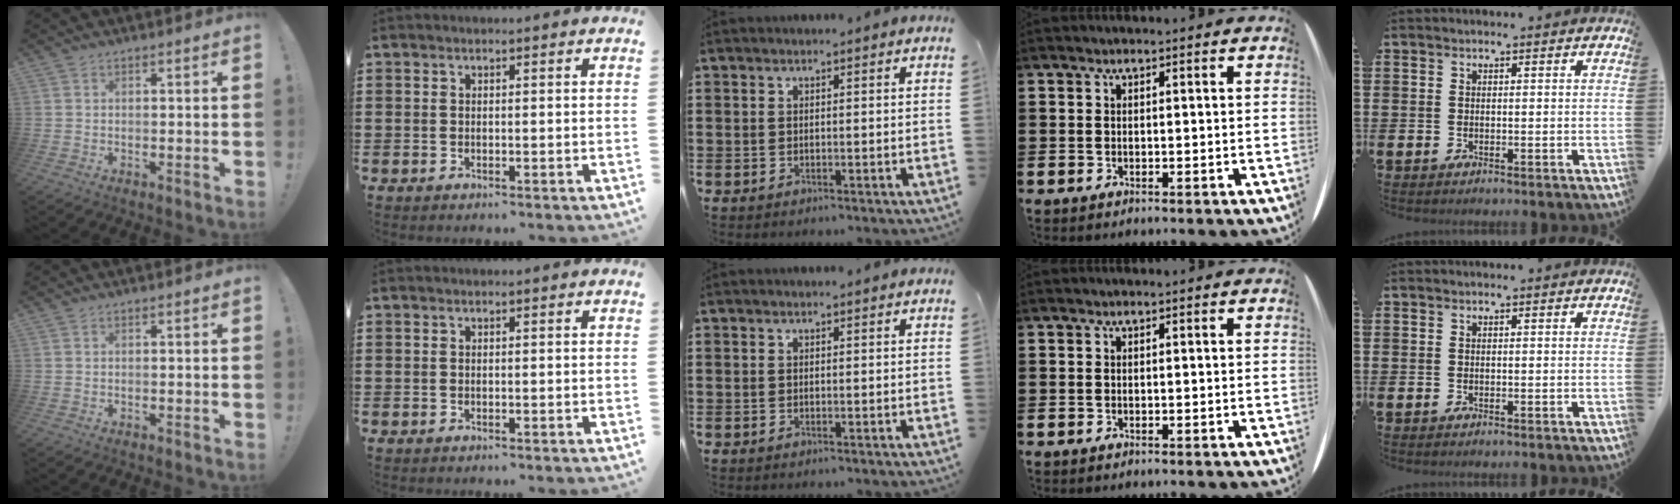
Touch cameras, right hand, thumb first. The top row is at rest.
{}